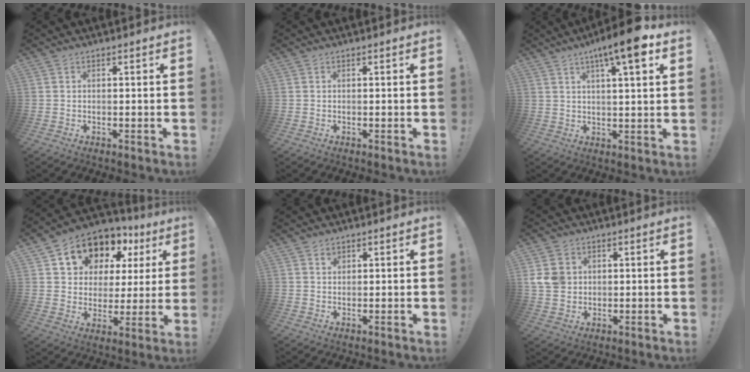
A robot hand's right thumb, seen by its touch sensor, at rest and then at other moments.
{"total": 0.0}
{"total": 10.9, "force": [5.7, 2.0, 9.1], "torque": [-0.122, -0.031, 0.084]}
{"total": 12.2, "force": [7.5, 8.4, 4.5], "torque": [-0.073, -0.059, 0.146]}
{"total": 1.8, "force": [1.3, 1.2, 0.3], "torque": [0.006, -0.010, 0.021]}
{"total": 7.2, "force": [1.7, 6.2, 3.3], "torque": [-0.062, -0.002, 0.036]}